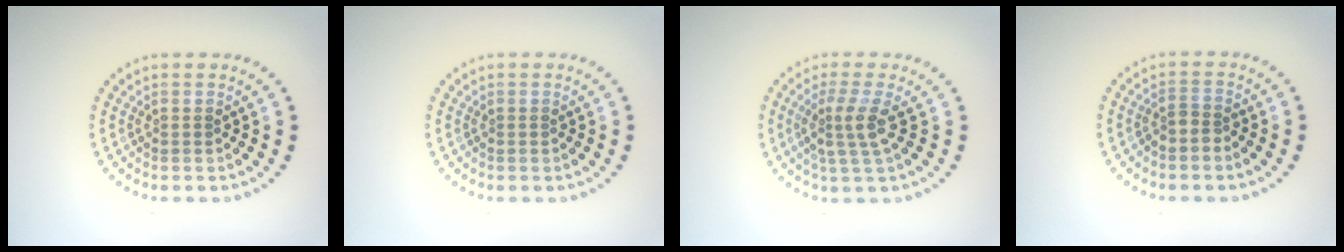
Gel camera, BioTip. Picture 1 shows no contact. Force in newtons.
{"total": 0.0}
{"total": 2.8, "press": 2.1, "slide": 1.8}
{"total": 1.5, "press": 1.2, "slide": 1.0}